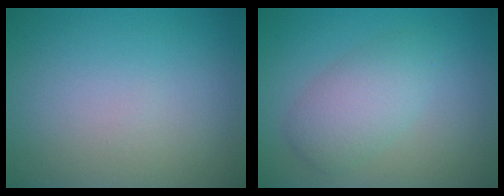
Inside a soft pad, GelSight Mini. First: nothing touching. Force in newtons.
{"total": 3.6, "press": 3.6, "slide": 0.1}